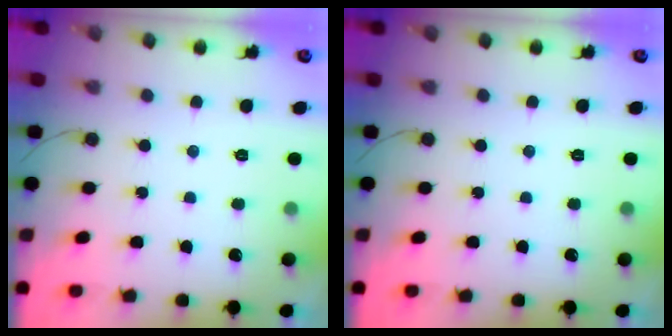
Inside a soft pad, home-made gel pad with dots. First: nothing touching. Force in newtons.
{"total": 0.0}